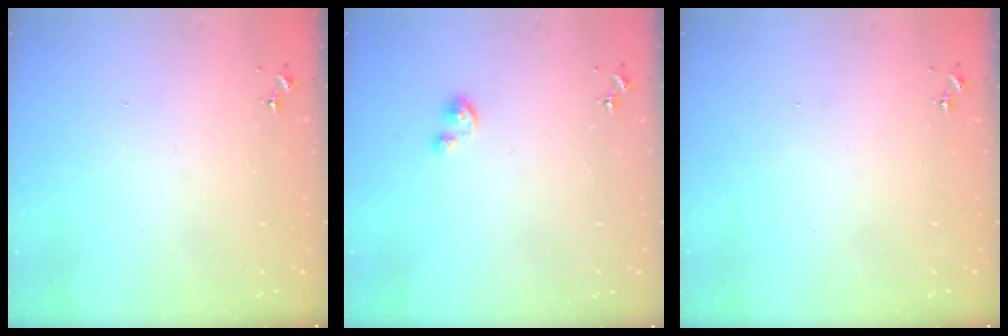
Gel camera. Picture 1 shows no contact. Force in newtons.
{"total": 3.0, "press": 3.0, "slide": 0.3}
{"total": 0.0}